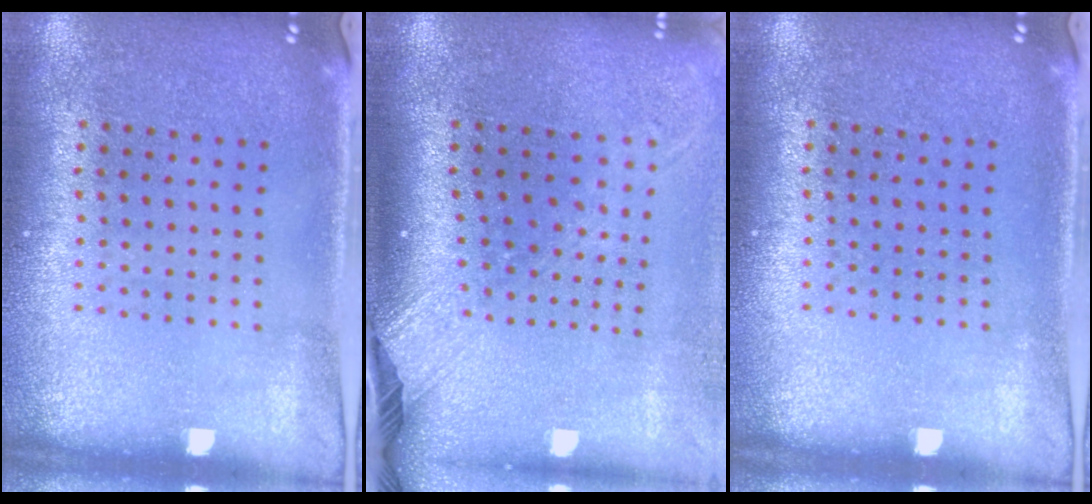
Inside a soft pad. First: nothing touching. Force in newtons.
{"total": 2.5, "press": 1.9, "slide": 1.7}
{"total": 0.0}